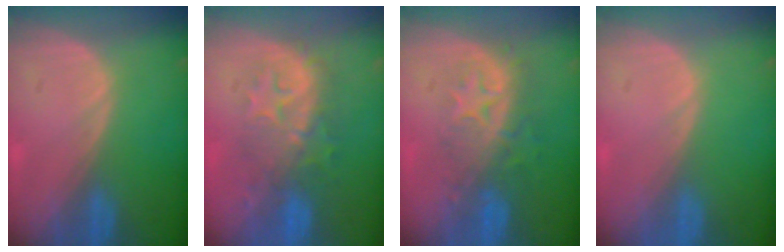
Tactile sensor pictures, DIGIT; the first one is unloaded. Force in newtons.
{"total": 8.4, "press": 8.3, "slide": 1.4}
{"total": 8.2, "press": 7.5, "slide": 3.3}
{"total": 0.0}